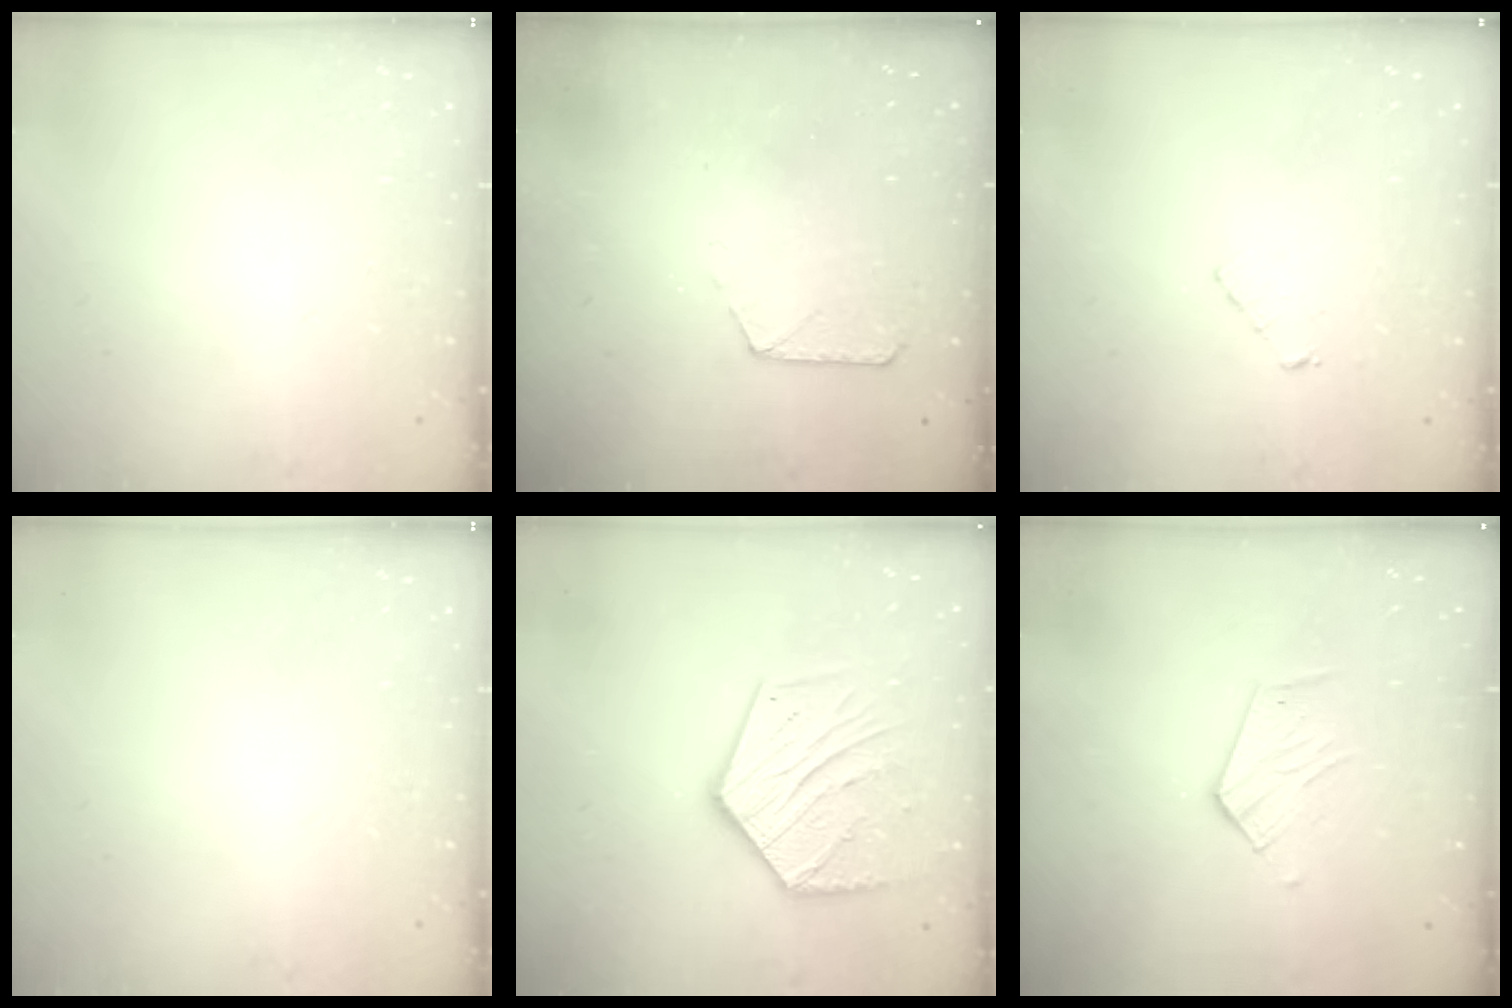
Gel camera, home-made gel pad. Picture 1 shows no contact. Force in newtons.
{"total": 6.6, "press": 6.5, "slide": 0.7}
{"total": 3.3, "press": 3.2, "slide": 0.3}
{"total": 0.0}
{"total": 16.9, "press": 16.9, "slide": 1.2}
{"total": 6.9, "press": 6.9, "slide": 0.2}